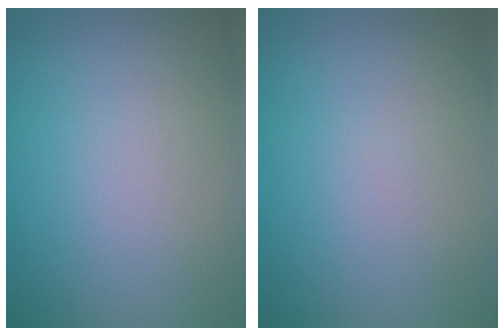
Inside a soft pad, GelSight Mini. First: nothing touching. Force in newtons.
{"total": 0.0}